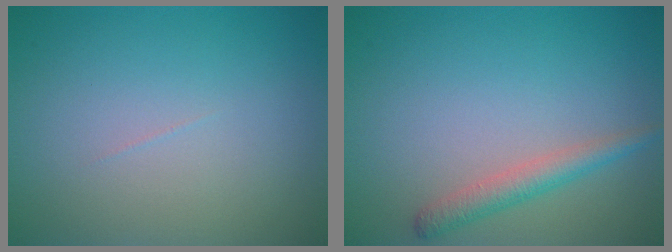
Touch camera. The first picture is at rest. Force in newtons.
{"total": 2.2, "press": 2.2, "slide": 0.1}